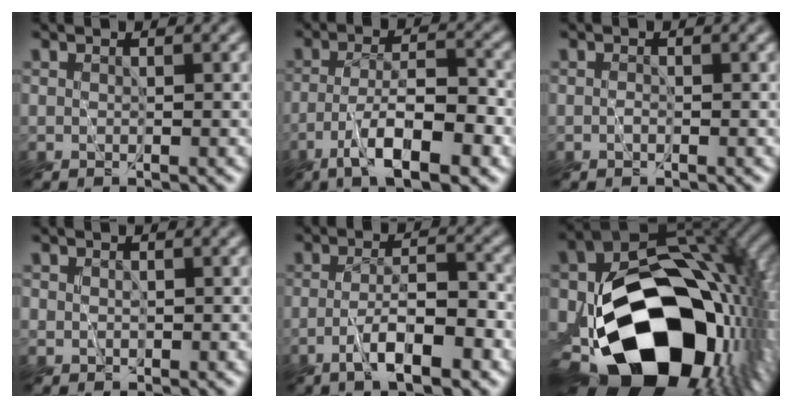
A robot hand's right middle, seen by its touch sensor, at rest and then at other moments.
{"total": 7.1, "force": [-3.4, 2.0, 5.9], "torque": [-0.101, 0.004, -0.062]}
{"total": 0.6, "force": [-0.3, 0.4, 0.3], "torque": [-0.007, 0.000, -0.009]}
{"total": 0.6, "force": [0.2, 0.6, -0.1], "torque": [0.006, 0.000, 0.004]}
{"total": 5.3, "force": [-2.4, 1.5, 4.5], "torque": [-0.072, 0.003, -0.044]}
{"total": 18.8, "force": [-4.7, 12.6, 13.2], "torque": [-0.233, -0.038, -0.056]}